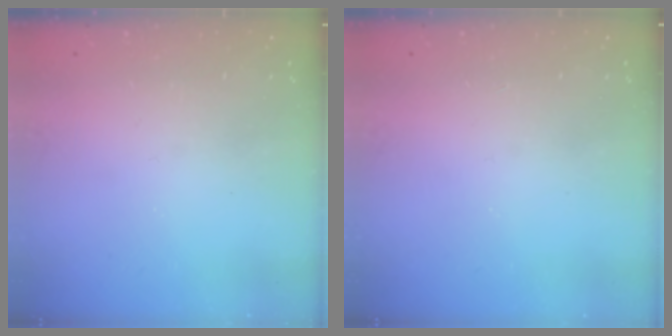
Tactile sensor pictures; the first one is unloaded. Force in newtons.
{"total": 1.7, "press": 1.7, "slide": 0.2}